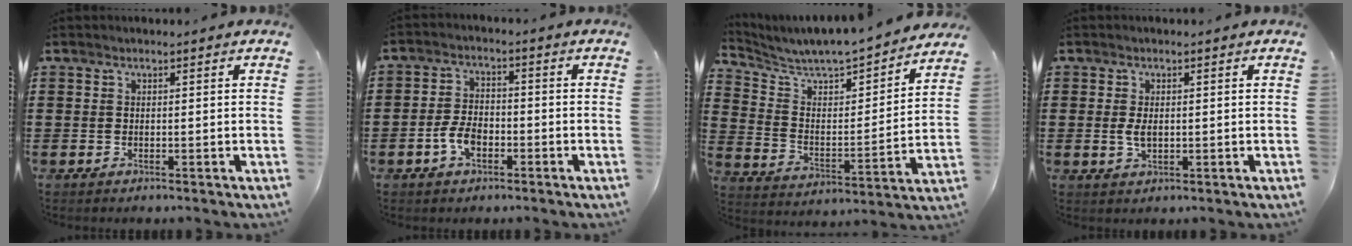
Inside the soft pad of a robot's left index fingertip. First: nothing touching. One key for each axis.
{"total": 4.8, "fx": -1.8, "fy": 2.7, "fz": 3.6, "tx": -0.089, "ty": -0.002, "tz": -0.040}
{"total": 5.3, "fx": 5.1, "fy": 0.9, "fz": 0.8, "tx": -0.049, "ty": -0.053, "tz": 0.080}
{"total": 2.5, "fx": 0.1, "fy": 1.2, "fz": 2.2, "tx": -0.052, "ty": 0.000, "tz": -0.002}